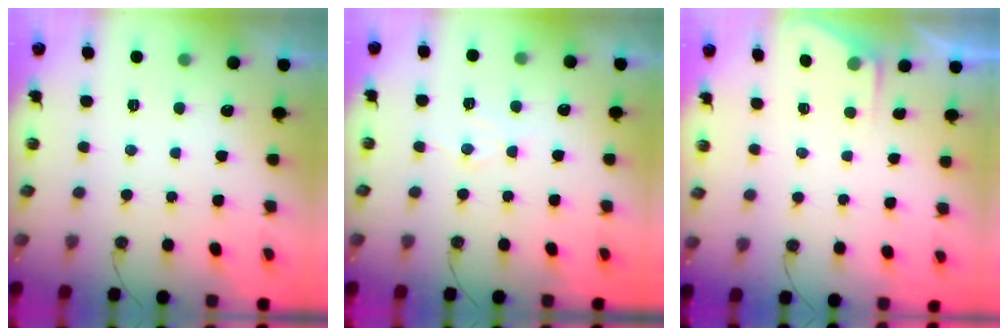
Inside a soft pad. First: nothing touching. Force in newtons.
{"total": 6.1, "press": 6.1, "slide": 0.3}
{"total": 2.7, "press": 2.6, "slide": 0.4}